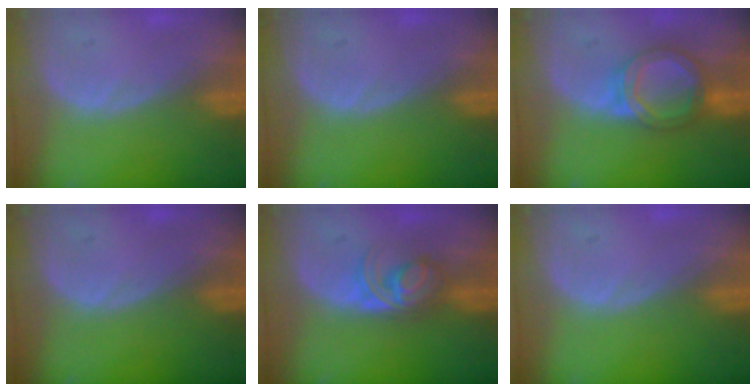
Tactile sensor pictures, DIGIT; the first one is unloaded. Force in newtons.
{"total": 0.0}
{"total": 6.2, "press": 5.7, "slide": 2.5}
{"total": 0.0}
{"total": 5.9, "press": 5.0, "slide": 3.1}
{"total": 0.0}